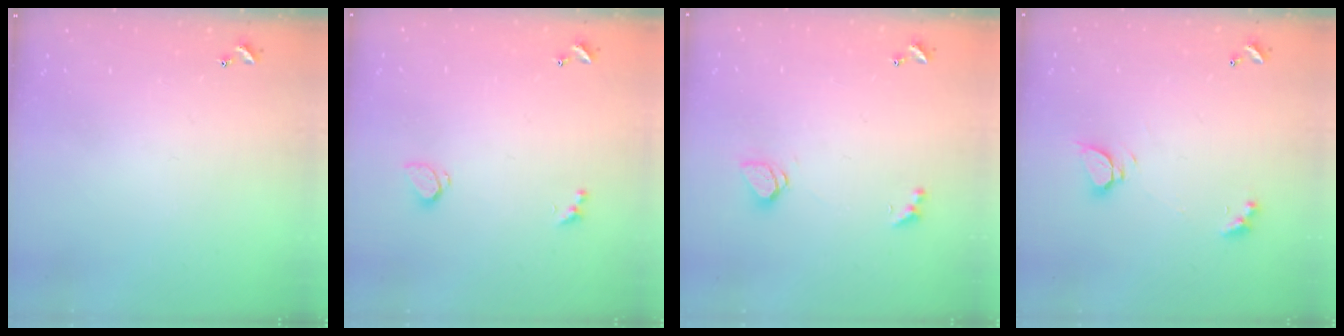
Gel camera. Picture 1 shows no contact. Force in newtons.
{"total": 0.8, "press": 0.6, "slide": 0.4}
{"total": 1.6, "press": 1.6, "slide": 0.5}
{"total": 4.6, "press": 4.5, "slide": 0.5}